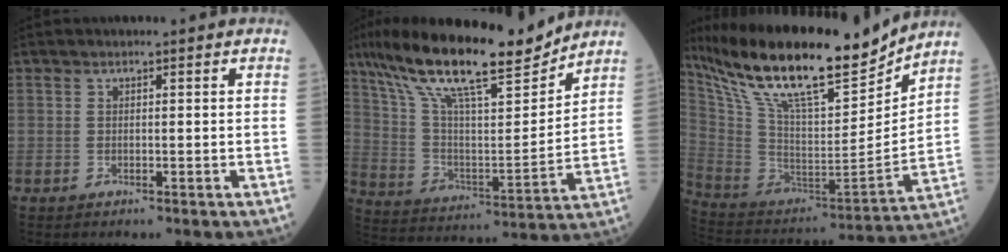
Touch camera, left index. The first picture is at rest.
{"total": 19.4, "force": [15.9, 2.7, 10.9], "torque": [-0.195, 0.010, 0.280]}
{"total": 24.0, "force": [19.0, 4.7, 13.9], "torque": [-0.260, -0.006, 0.335]}